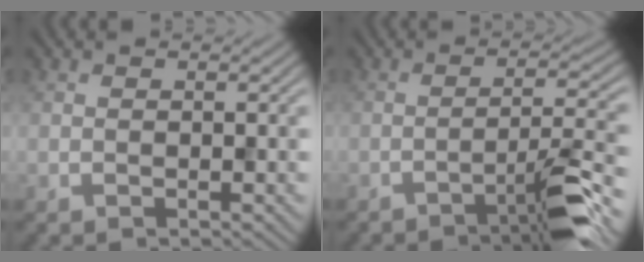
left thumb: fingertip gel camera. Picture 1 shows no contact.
{"total": 5.6, "force": [-3.7, 0.4, 4.2], "torque": [-0.057, 0.018, -0.070]}